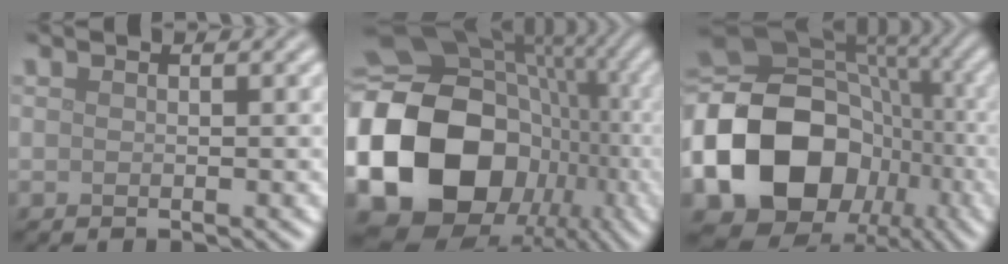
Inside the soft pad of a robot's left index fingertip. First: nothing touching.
{"total": 21.1, "force": [-4.3, 17.3, 11.3], "torque": [-0.271, -0.013, -0.079]}
{"total": 18.3, "force": [-5.1, 14.7, 9.8], "torque": [-0.217, -0.004, -0.098]}